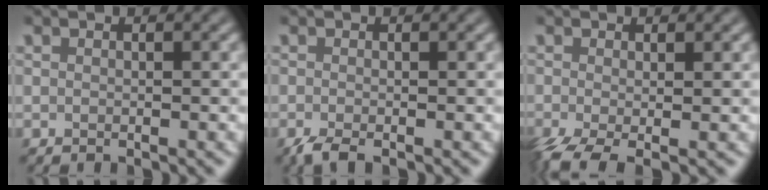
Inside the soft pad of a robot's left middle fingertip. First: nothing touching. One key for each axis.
{"total": 1.7, "fx": -1.1, "fy": 0.3, "fz": 1.2, "tx": -0.026, "ty": -0.008, "tz": -0.026}
{"total": 3.2, "fx": -1.2, "fy": 1.0, "fz": 2.7, "tx": -0.061, "ty": -0.011, "tz": -0.028}